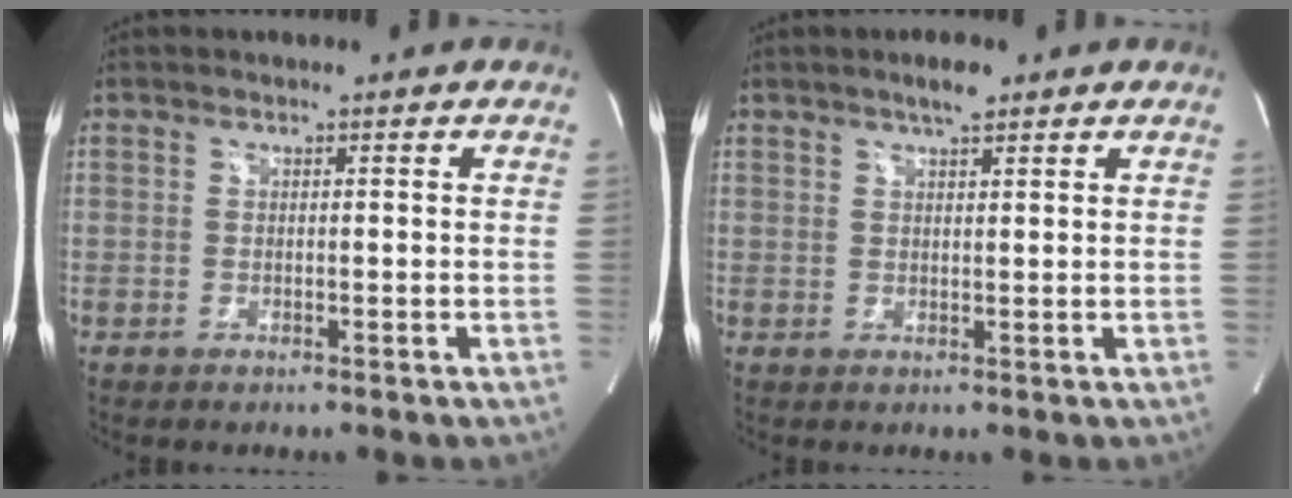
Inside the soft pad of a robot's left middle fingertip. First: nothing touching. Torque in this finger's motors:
{"motor_torque": [0.23, 0.06, 0.07, 0.01]}